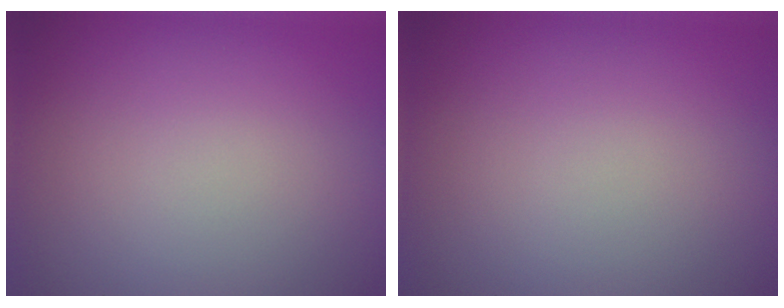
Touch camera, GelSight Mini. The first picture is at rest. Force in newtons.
{"total": 0.0}